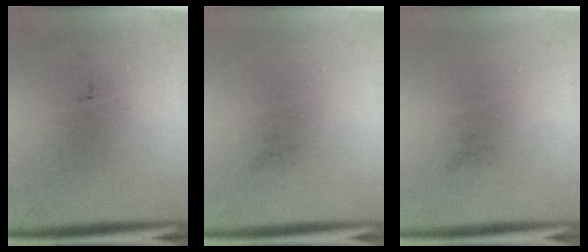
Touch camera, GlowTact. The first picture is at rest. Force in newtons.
{"total": 0.0}
{"total": 0.0}